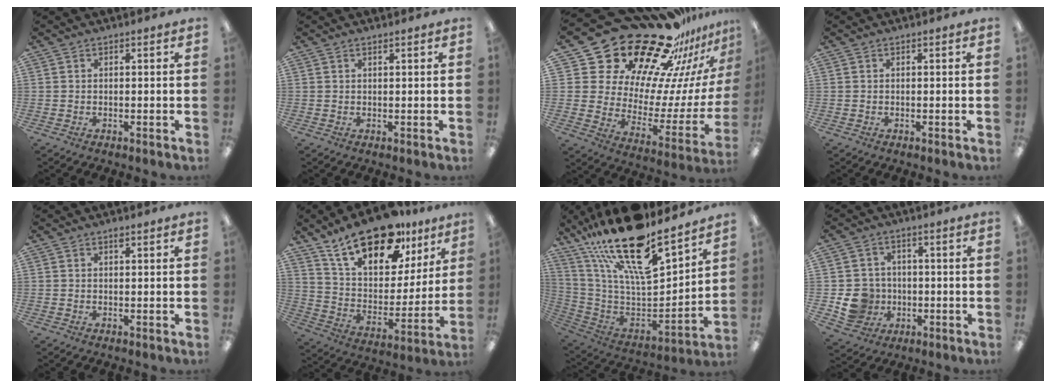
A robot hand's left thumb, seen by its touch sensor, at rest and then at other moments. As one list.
[{"total": 0.8, "force": [0.6, 0.1, 0.5], "torque": [-0.010, 0.001, 0.011]}, {"total": 29.3, "force": [22.5, 13.6, 13.0], "torque": [-0.174, -0.186, 0.414]}, {"total": 0.0}, {"total": 0.9, "force": [0.6, 0.3, 0.6], "torque": [-0.006, -0.001, 0.010]}, {"total": 22.0, "force": [15.8, 10.0, 11.6], "torque": [-0.199, -0.088, 0.277]}, {"total": 24.6, "force": [18.2, 7.2, 15.0], "torque": [-0.268, -0.131, 0.311]}, {"total": 8.6, "force": [-1.7, 8.1, 2.4], "torque": [-0.056, 0.014, -0.021]}]